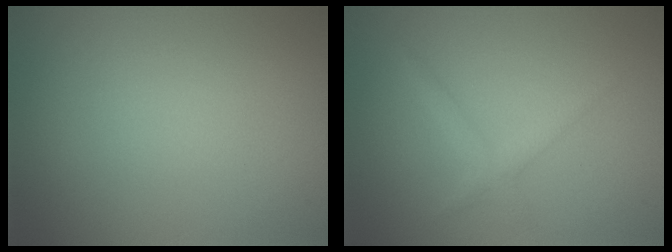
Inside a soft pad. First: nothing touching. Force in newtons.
{"total": 1.6, "press": 1.6, "slide": 0.1}